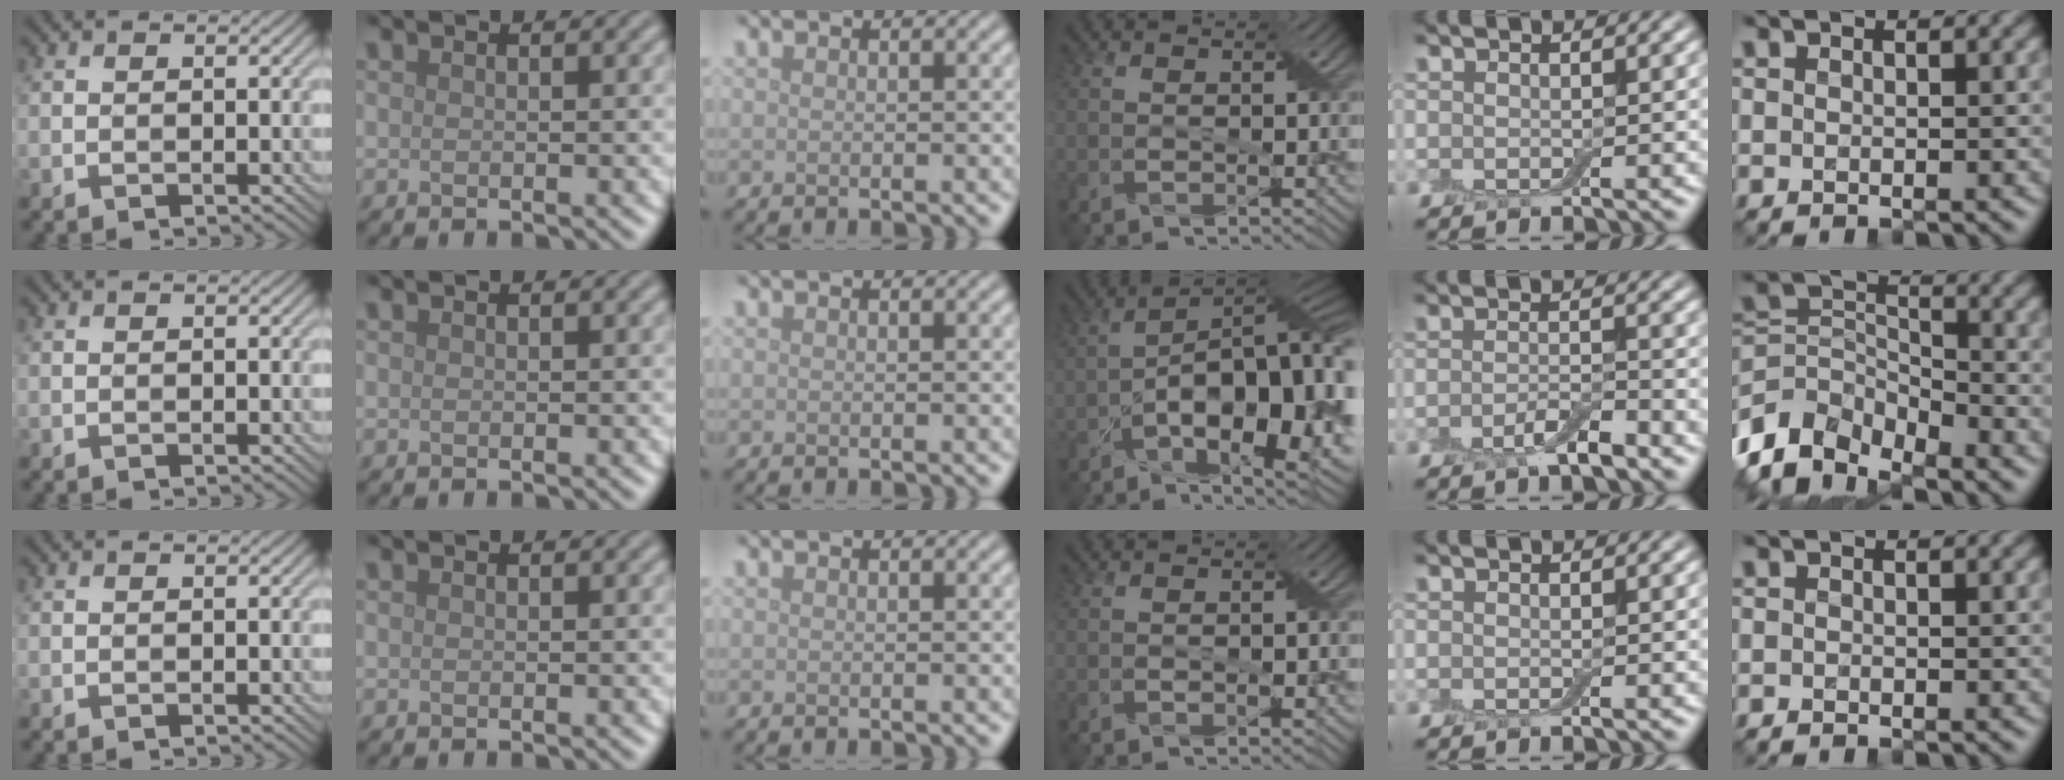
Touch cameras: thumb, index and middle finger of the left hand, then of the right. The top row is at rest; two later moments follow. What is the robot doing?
{"motion": "pour", "object": "bowl"}